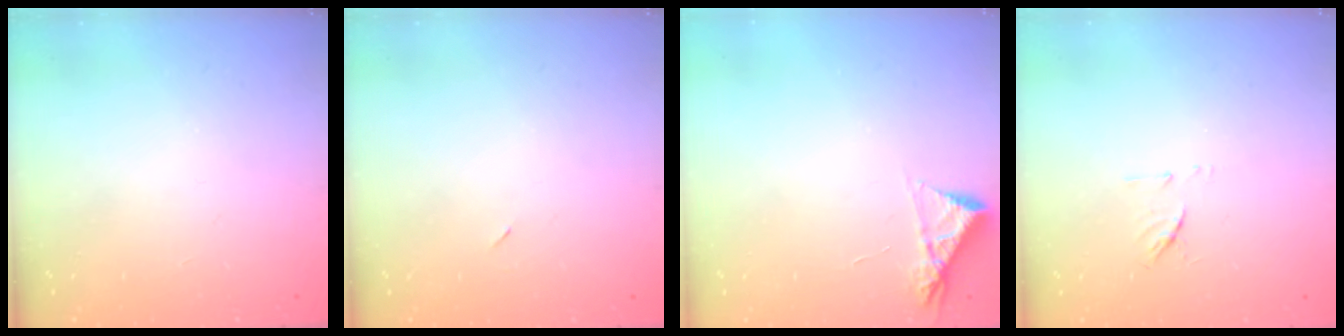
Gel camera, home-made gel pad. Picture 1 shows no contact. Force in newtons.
{"total": 2.3, "press": 2.0, "slide": 1.2}
{"total": 5.0, "press": 5.0, "slide": 0.8}
{"total": 6.8, "press": 6.6, "slide": 1.2}